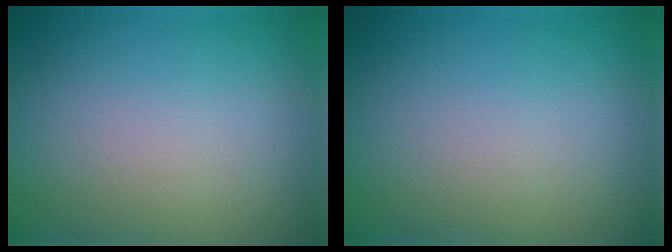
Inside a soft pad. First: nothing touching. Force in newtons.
{"total": 0.0}